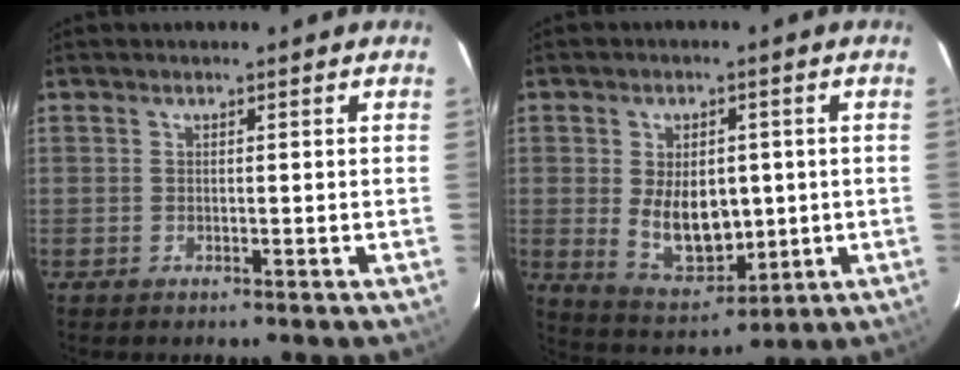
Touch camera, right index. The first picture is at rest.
{"total": 10.8, "force": [-0.1, 6.8, 8.4], "torque": [-0.161, -0.012, 0.022]}